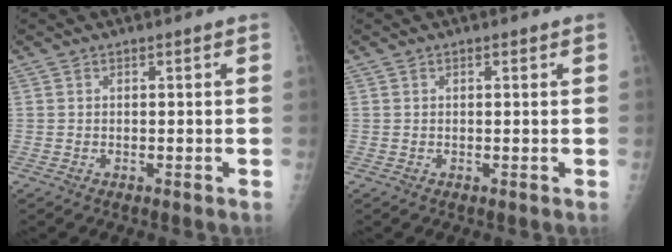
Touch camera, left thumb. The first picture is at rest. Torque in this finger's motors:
{"motor_torque": [-0.25, -0.52, -0.30, -0.34, 0.00]}